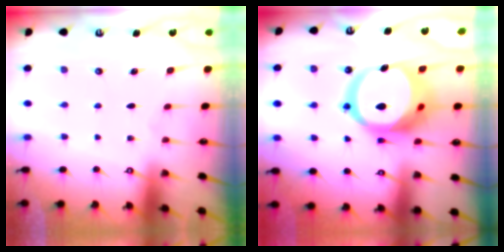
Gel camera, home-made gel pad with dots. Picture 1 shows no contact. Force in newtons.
{"total": 17.2, "press": 17.0, "slide": 2.4}